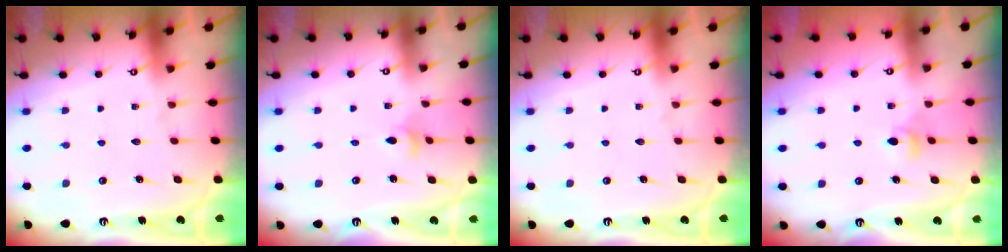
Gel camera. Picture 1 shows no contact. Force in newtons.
{"total": 2.8, "press": 2.7, "slide": 0.4}
{"total": 0.0}
{"total": 3.5, "press": 3.4, "slide": 0.8}